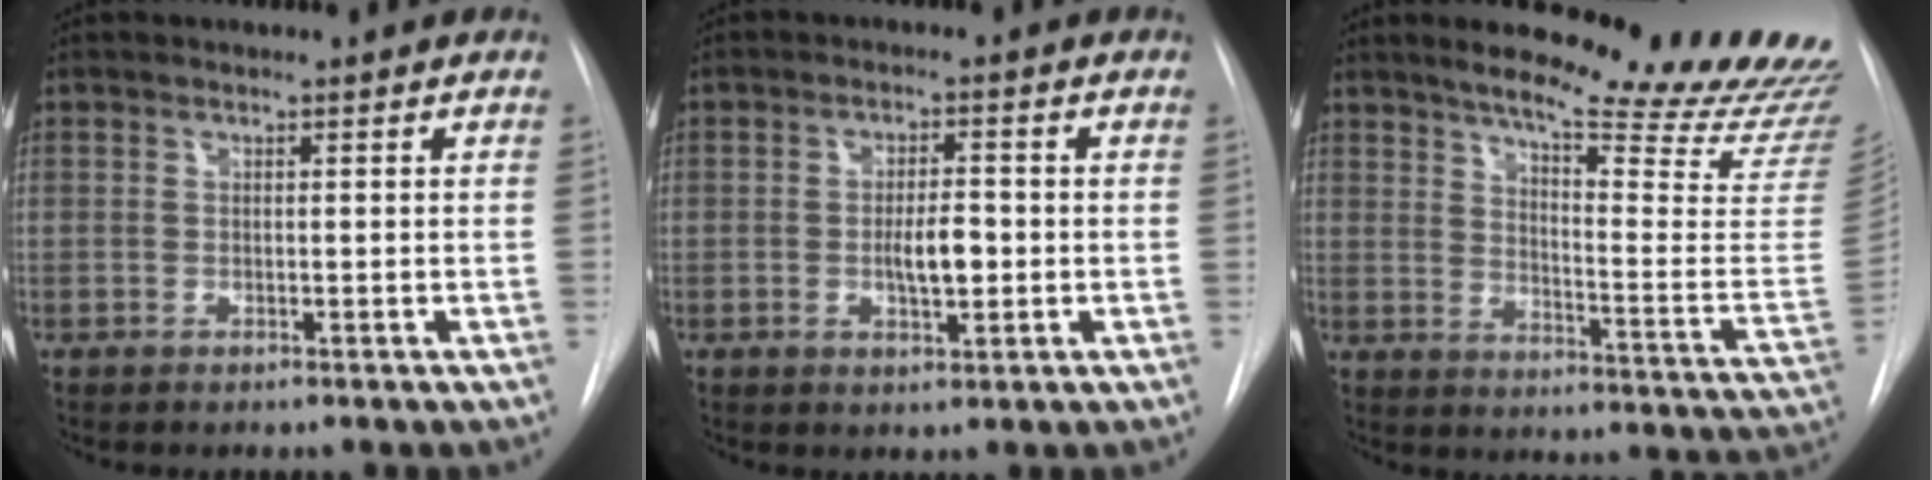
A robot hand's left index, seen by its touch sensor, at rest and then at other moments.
{"total": 4.5, "force": [-1.1, 1.4, 4.2], "torque": [-0.068, -0.006, -0.015]}
{"total": 25.0, "force": [21.2, 1.6, 13.1], "torque": [-0.184, -0.116, 0.259]}